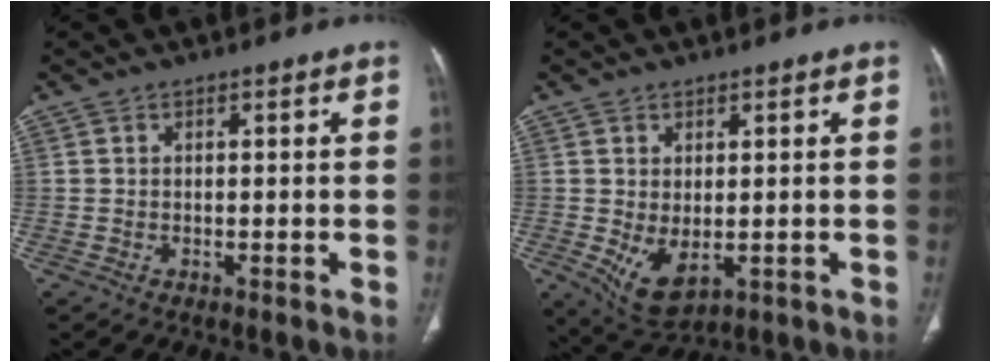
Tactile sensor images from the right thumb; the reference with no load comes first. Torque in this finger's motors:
{"motor_torque": [-0.30, 0.58, 0.36, 0.53, 0.06]}